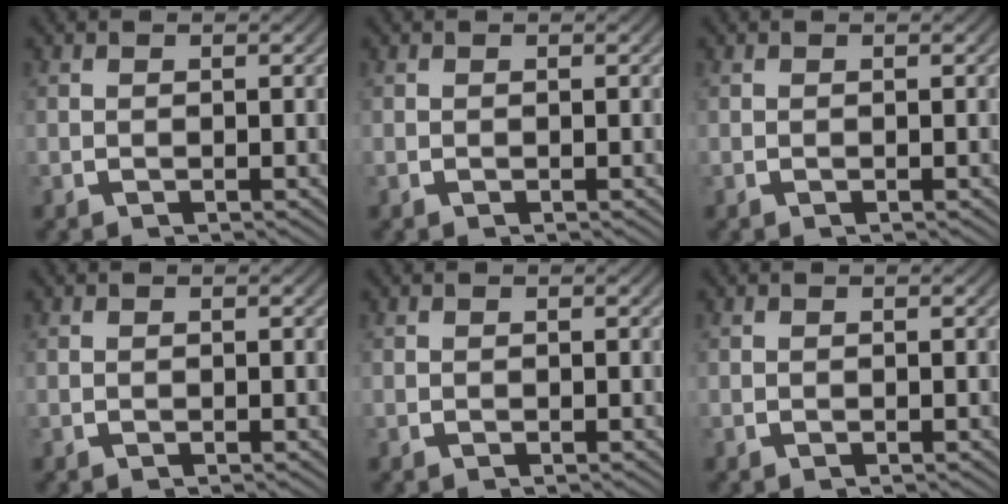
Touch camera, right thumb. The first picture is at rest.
{"total": 0.0}
{"total": 0.0}
{"total": 0.0}
{"total": 0.0}
{"total": 0.0}